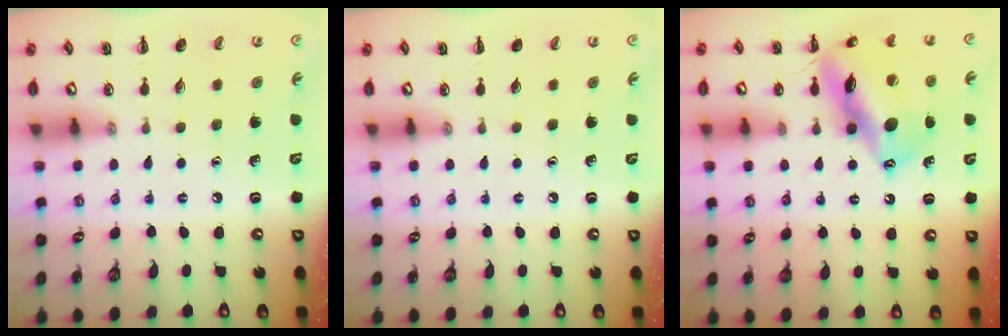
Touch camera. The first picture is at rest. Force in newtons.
{"total": 0.0}
{"total": 17.7, "press": 17.4, "slide": 3.2}